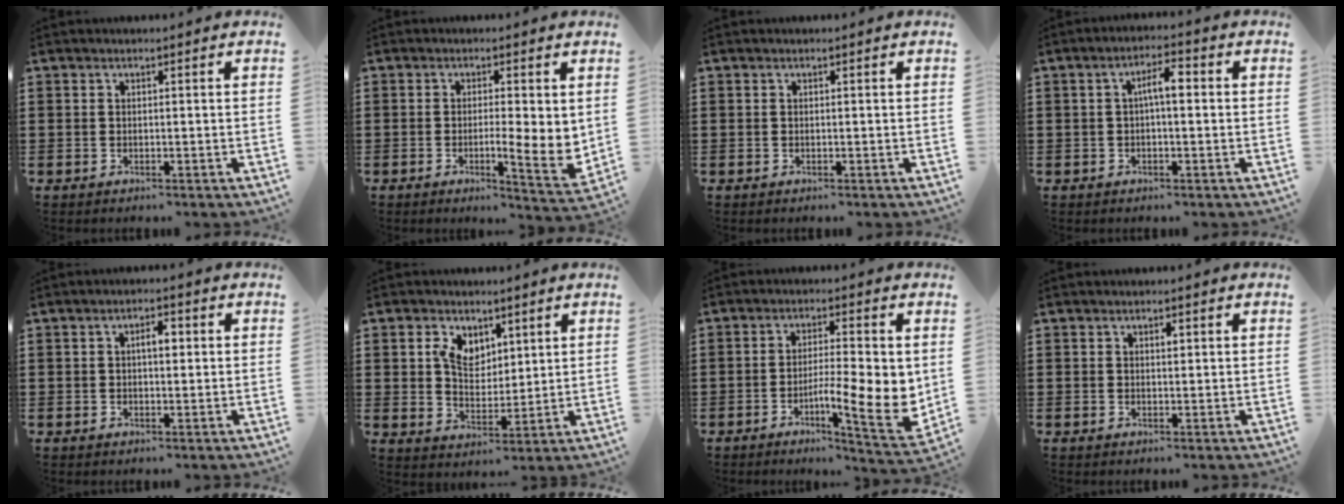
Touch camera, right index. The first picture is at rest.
{"total": 5.4, "force": [-0.2, 1.4, 5.3], "torque": [-0.068, -0.017, -0.004]}
{"total": 0.0}
{"total": 3.8, "force": [0.1, 1.0, 3.7], "torque": [-0.070, 0.012, -0.003]}
{"total": 2.7, "force": [0.2, 1.0, 2.5], "torque": [-0.040, 0.002, 0.000]}
{"total": 5.4, "force": [1.2, 3.9, 3.4], "torque": [-0.072, 0.013, 0.017]}
{"total": 9.9, "force": [-1.7, 2.7, 9.4], "torque": [-0.132, -0.013, -0.022]}
{"total": 0.9, "force": [0.4, 0.4, 0.7], "torque": [-0.013, 0.003, 0.006]}